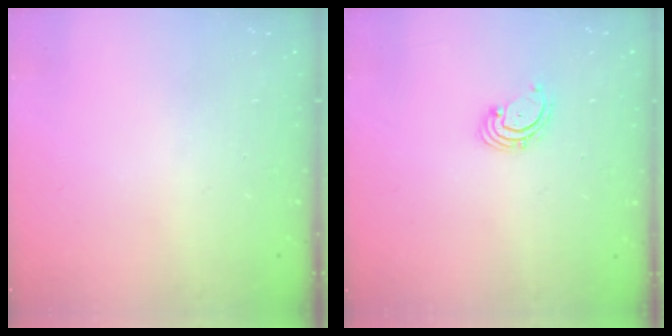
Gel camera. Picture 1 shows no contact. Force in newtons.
{"total": 1.8, "press": 1.7, "slide": 0.6}